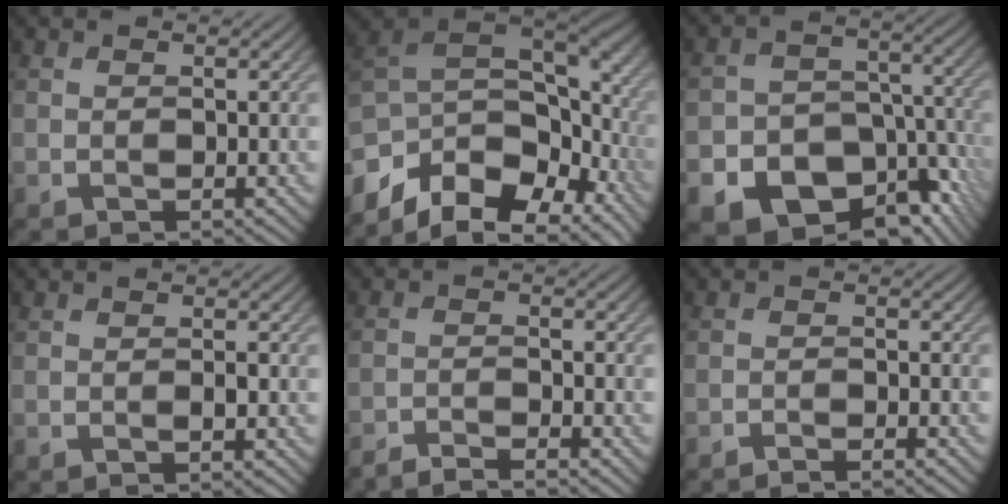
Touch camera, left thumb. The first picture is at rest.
{"total": 13.3, "force": [-5.8, 7.5, 9.2], "torque": [-0.229, -0.024, -0.082]}
{"total": 18.8, "force": [-11.2, 13.3, 7.1], "torque": [-0.124, -0.069, -0.149]}
{"total": 1.0, "force": [-0.3, 0.1, 1.0], "torque": [-0.015, 0.001, -0.005]}
{"total": 3.9, "force": [-3.6, 0.3, 1.5], "torque": [-0.028, 0.001, -0.071]}
{"total": 2.5, "force": [-2.1, 0.2, 1.5], "torque": [-0.026, 0.005, -0.043]}